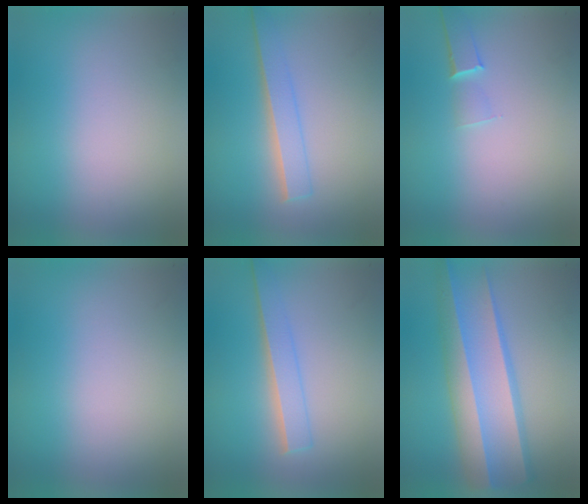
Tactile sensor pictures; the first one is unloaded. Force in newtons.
{"total": 2.2}
{"total": 1.1}
{"total": 0.0}
{"total": 2.2}
{"total": 5.7}